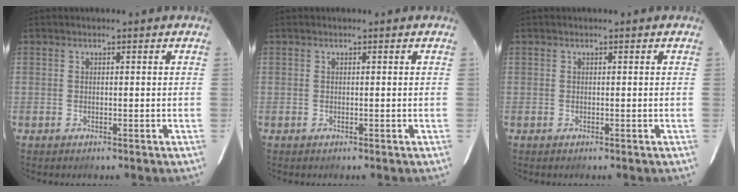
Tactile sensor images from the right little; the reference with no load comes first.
{"total": 0.0}
{"total": 0.0}